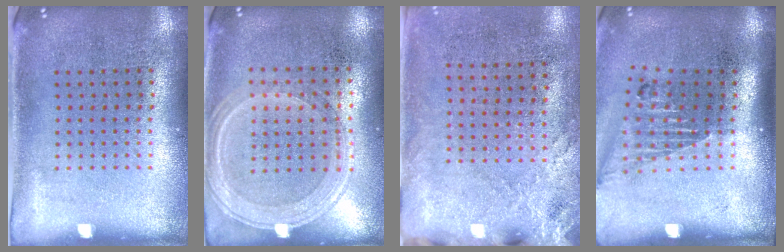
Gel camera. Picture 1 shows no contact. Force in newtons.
{"total": 1.3, "press": 1.2, "slide": 0.4}
{"total": 2.5, "press": 2.0, "slide": 1.5}
{"total": 1.6, "press": 1.2, "slide": 1.0}